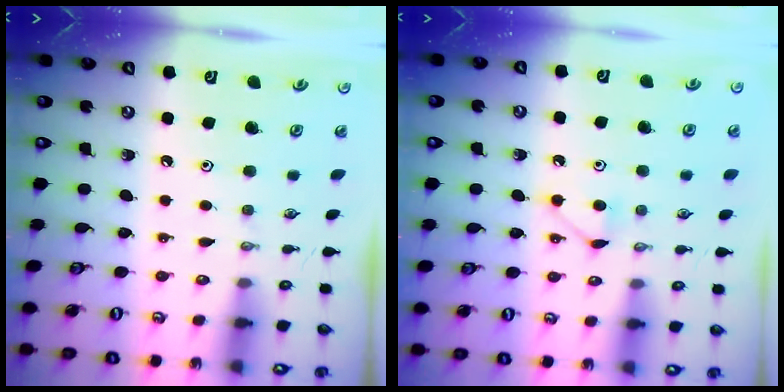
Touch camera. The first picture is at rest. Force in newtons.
{"total": 5.1, "press": 5.0, "slide": 0.8}